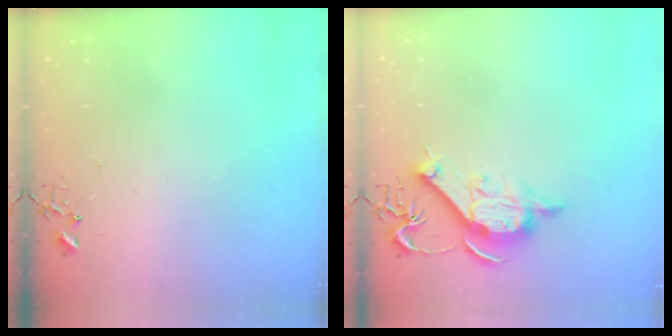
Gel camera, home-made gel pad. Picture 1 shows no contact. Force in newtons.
{"total": 11.7, "press": 11.7, "slide": 0.6}